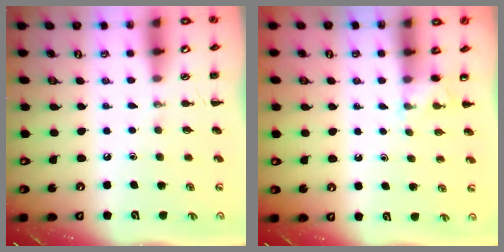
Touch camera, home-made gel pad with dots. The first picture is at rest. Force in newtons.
{"total": 2.6, "press": 2.4, "slide": 1.0}